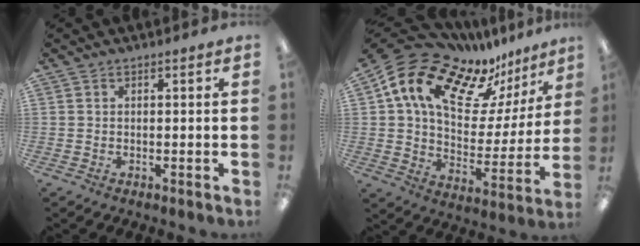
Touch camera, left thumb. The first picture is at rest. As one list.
[{"total": 18.0, "force": [11.6, 10.1, 9.2], "torque": [-0.167, -0.069, 0.204]}]